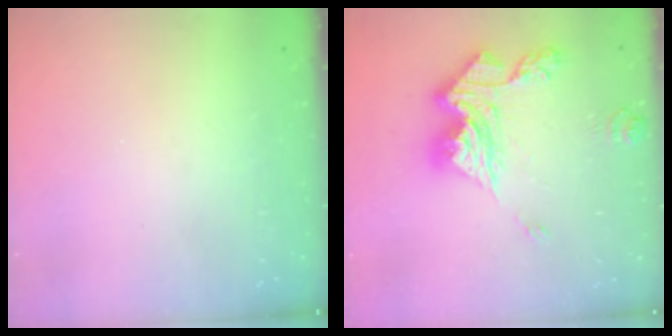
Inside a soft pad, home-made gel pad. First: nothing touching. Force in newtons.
{"total": 17.0, "press": 16.9, "slide": 1.7}